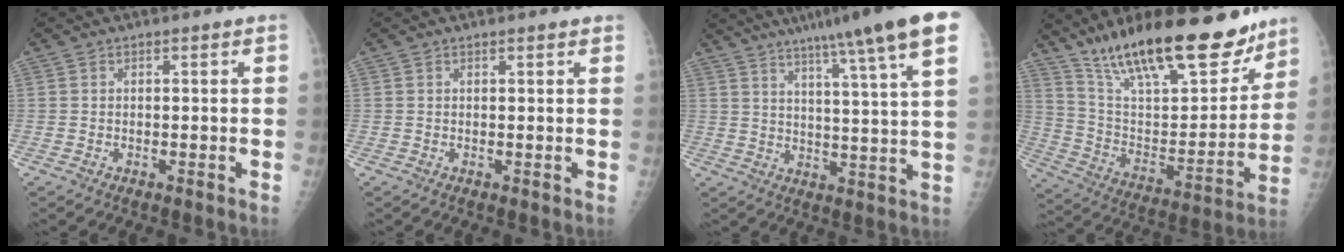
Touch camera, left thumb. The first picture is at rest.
{"total": 1.6, "force": [1.3, 0.2, 0.9], "torque": [-0.006, 0.002, 0.016]}
{"total": 19.4, "force": [12.8, 0.6, 14.6], "torque": [-0.208, -0.034, 0.167]}
{"total": 28.6, "force": [20.6, 9.3, 17.6], "torque": [-0.246, -0.075, 0.338]}